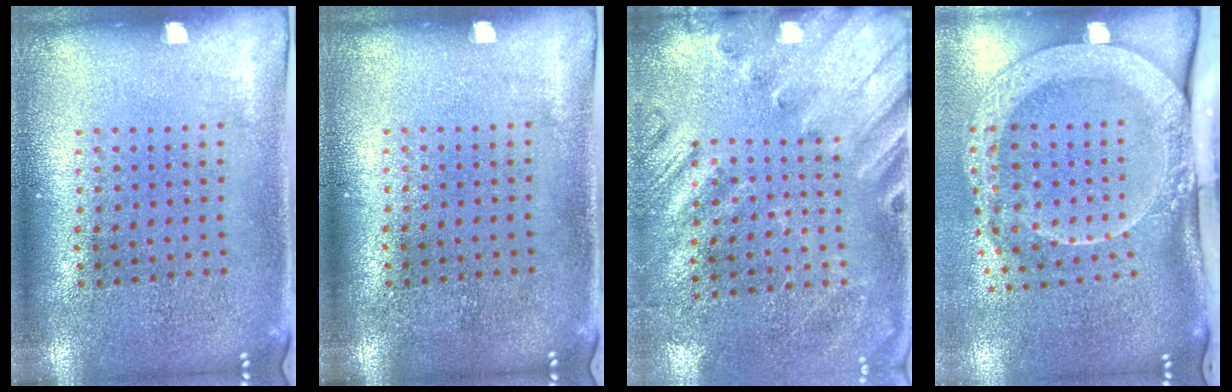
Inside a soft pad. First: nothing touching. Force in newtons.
{"total": 0.0}
{"total": 2.4, "press": 2.0, "slide": 1.3}
{"total": 3.0, "press": 2.1, "slide": 2.1}